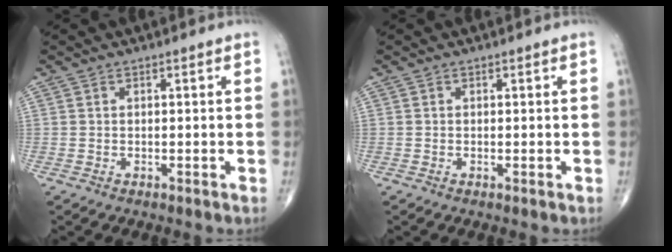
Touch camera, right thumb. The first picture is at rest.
{"total": 0.0}